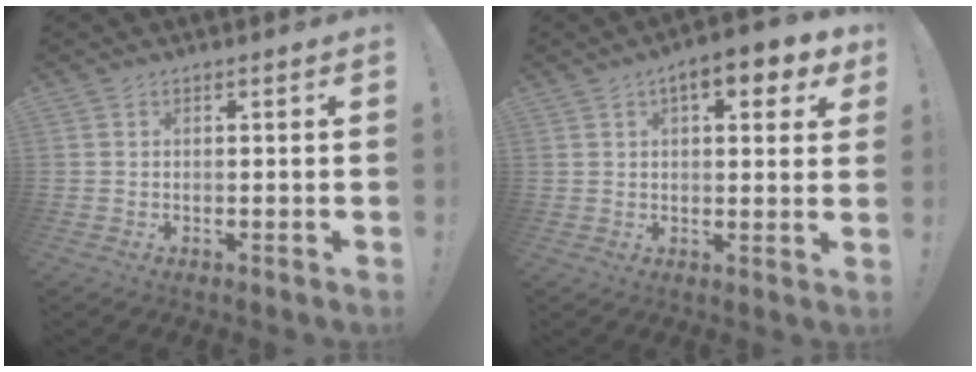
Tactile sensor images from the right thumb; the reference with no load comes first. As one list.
[{"total": 8.2, "force": [3.8, 2.9, 6.6], "torque": [-0.085, -0.013, 0.059]}]